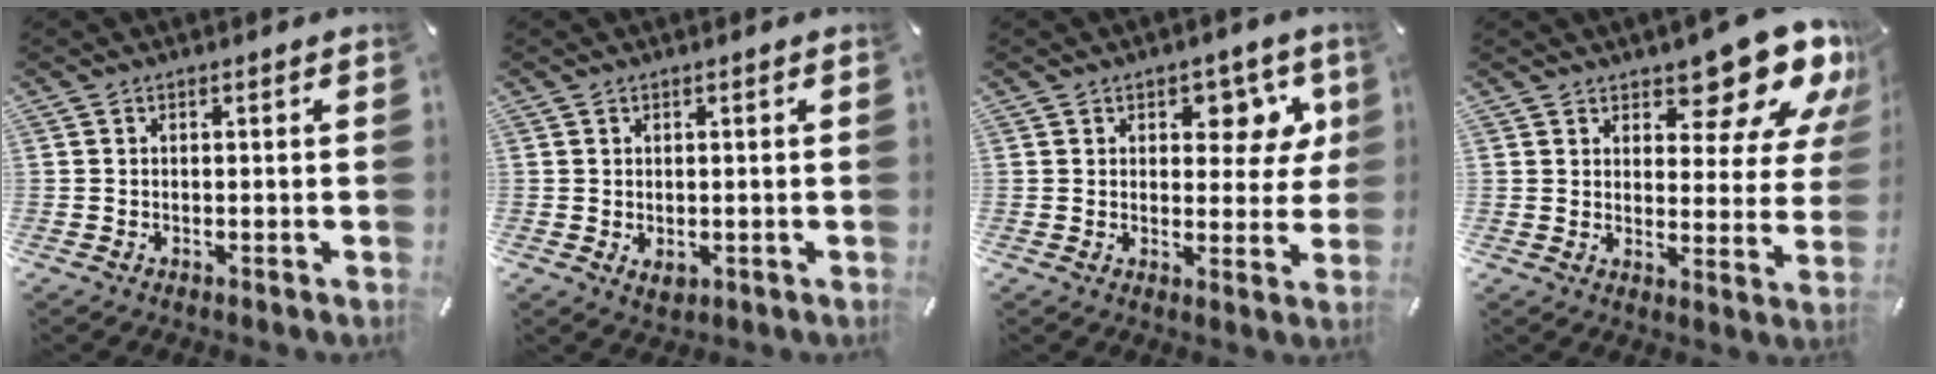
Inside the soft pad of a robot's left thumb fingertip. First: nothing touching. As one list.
[{"total": 1.6, "force": [-0.3, 1.3, 1.0], "torque": [-0.017, 0.003, -0.005]}, {"total": 8.4, "force": [4.0, 5.2, 5.3], "torque": [-0.054, -0.018, 0.062]}, {"total": 14.1, "force": [10.8, 5.7, 7.0], "torque": [-0.078, -0.089, 0.181]}]